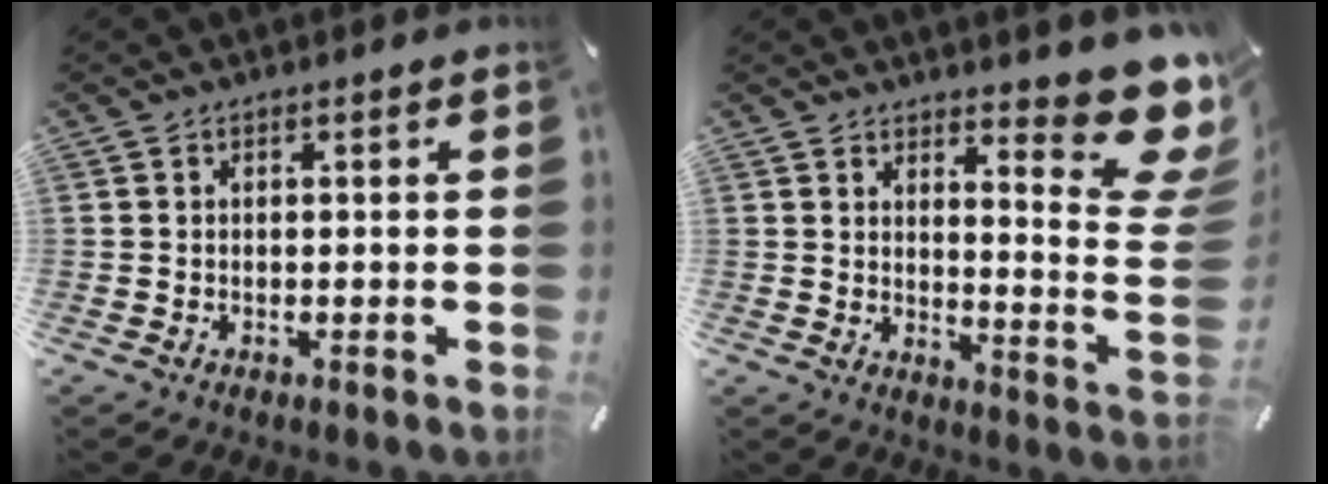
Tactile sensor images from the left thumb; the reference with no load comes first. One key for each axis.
{"total": 13.5, "fx": 9.4, "fy": 3.8, "fz": 9.0, "tx": -0.109, "ty": -0.085, "tz": 0.161}